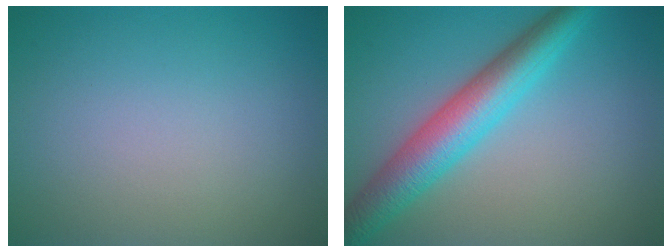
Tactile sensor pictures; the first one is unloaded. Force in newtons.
{"total": 6.4, "press": 6.4, "slide": 0.2}